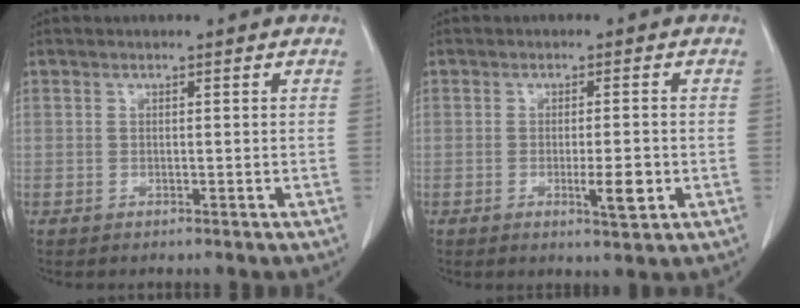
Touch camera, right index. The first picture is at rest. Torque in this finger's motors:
{"motor_torque": [0.19, -0.14, 0.05, 0.05]}